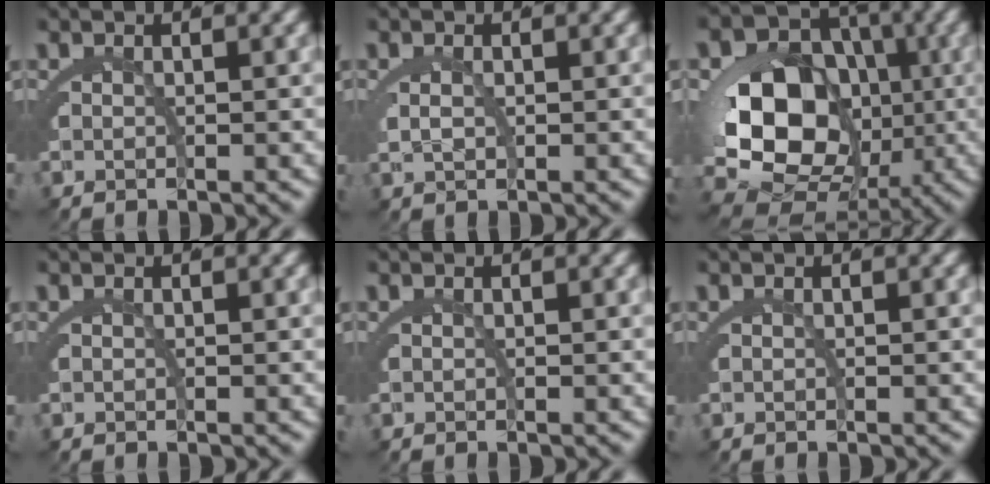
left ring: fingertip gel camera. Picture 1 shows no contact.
{"total": 0.9, "force": [0.3, 0.1, 0.9], "torque": [-0.023, -0.006, 0.013]}
{"total": 14.3, "force": [-1.0, 11.1, 8.9], "torque": [-0.168, -0.046, -0.005]}
{"total": 0.0}
{"total": 0.0}
{"total": 0.0}